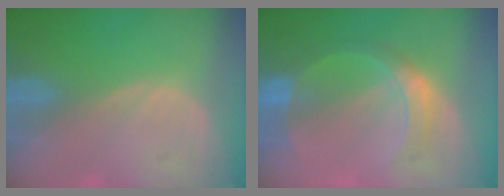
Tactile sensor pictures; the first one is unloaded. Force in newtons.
{"total": 5.6, "press": 5.6, "slide": 0.0}